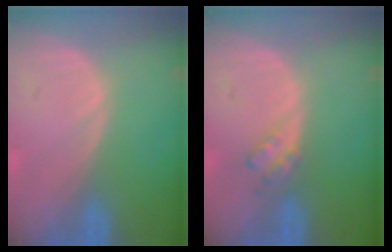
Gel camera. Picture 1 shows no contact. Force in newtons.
{"total": 2.4, "press": 2.4, "slide": 0.2}